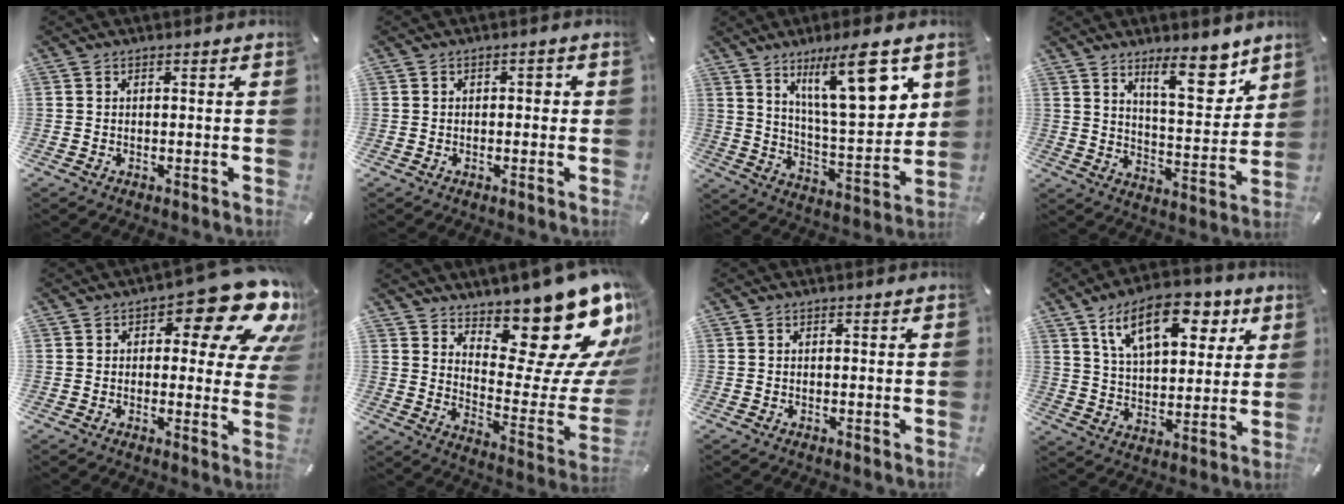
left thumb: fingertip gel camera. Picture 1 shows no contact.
{"total": 1.4, "force": [0.0, 0.8, 1.1], "torque": [-0.022, 0.007, -0.002]}
{"total": 18.1, "force": [10.1, 5.1, 14.1], "torque": [-0.226, -0.045, 0.156]}
{"total": 13.0, "force": [9.0, 4.4, 8.3], "torque": [-0.103, -0.064, 0.148]}
{"total": 16.8, "force": [8.9, 6.7, 12.5], "torque": [-0.155, -0.064, 0.144]}
{"total": 21.9, "force": [16.0, 8.6, 12.2], "torque": [-0.124, -0.137, 0.255]}
{"total": 0.0}
{"total": 17.0, "force": [9.0, 9.0, 11.2], "torque": [-0.175, -0.022, 0.152]}